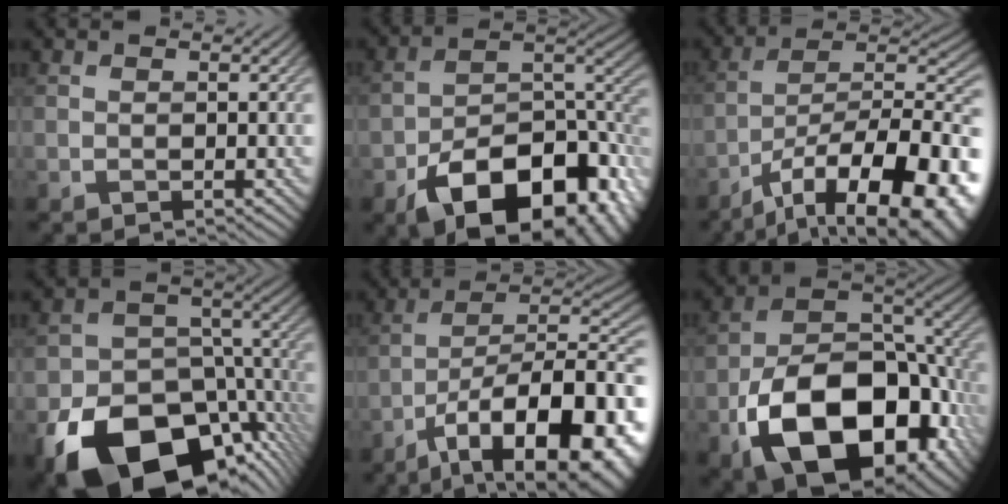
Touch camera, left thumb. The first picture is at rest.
{"total": 17.5, "force": [-9.8, 8.9, 11.4], "torque": [-0.167, -0.030, -0.156]}
{"total": 18.3, "force": [-10.3, 7.0, 13.5], "torque": [-0.199, -0.018, -0.158]}
{"total": 18.6, "force": [-9.7, 12.1, 10.3], "torque": [-0.177, -0.059, -0.146]}
{"total": 19.3, "force": [-9.8, 7.9, 14.6], "torque": [-0.201, -0.011, -0.145]}
{"total": 18.7, "force": [-7.5, 11.4, 12.8], "torque": [-0.217, -0.046, -0.123]}